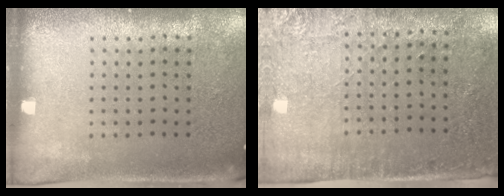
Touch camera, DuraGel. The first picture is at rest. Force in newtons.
{"total": 2.8, "press": 2.3, "slide": 1.6}